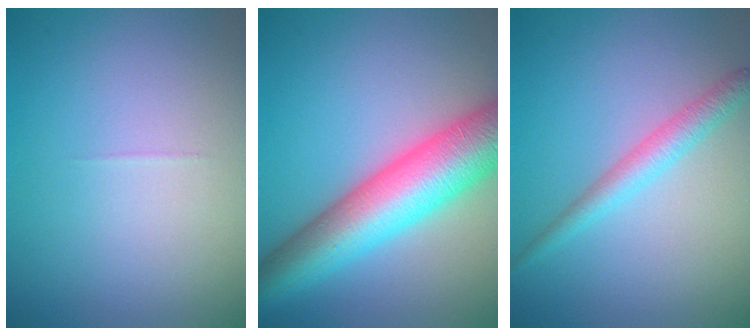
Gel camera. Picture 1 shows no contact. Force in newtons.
{"total": 9.9, "press": 9.9, "slide": 0.3}
{"total": 2.4, "press": 2.4, "slide": 0.1}